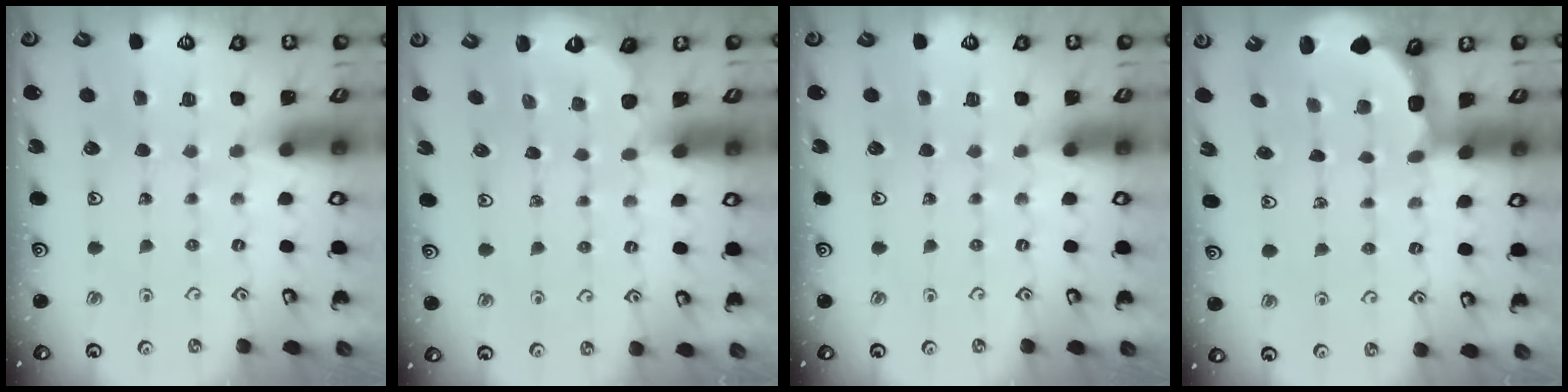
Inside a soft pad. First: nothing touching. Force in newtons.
{"total": 1.5, "press": 1.0, "slide": 1.1}
{"total": 0.0}
{"total": 3.0, "press": 2.6, "slide": 1.5}